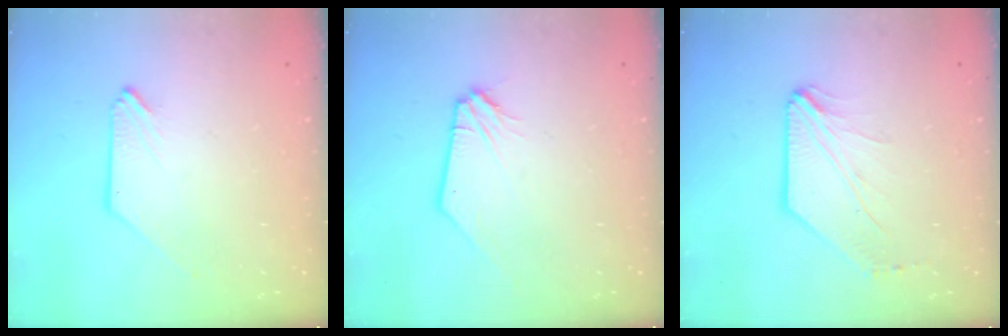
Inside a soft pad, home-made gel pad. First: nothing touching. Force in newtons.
{"total": 1.4, "press": 1.3, "slide": 0.3}
{"total": 4.0, "press": 3.9, "slide": 0.8}